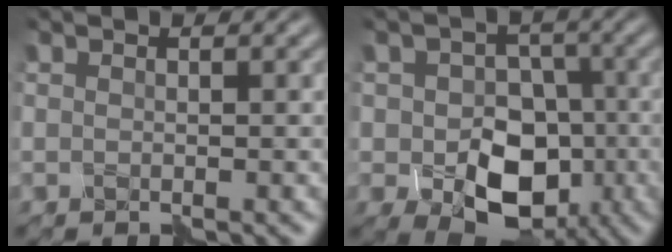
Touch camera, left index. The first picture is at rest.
{"total": 8.1, "force": [-2.6, 5.8, 5.0], "torque": [-0.069, -0.009, -0.047]}